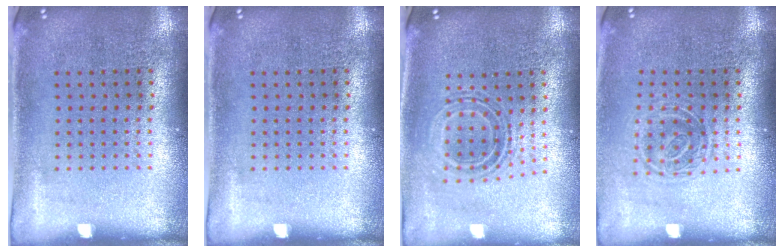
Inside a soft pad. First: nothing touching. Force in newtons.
{"total": 0.0}
{"total": 0.8, "press": 0.8, "slide": 0.3}
{"total": 1.3, "press": 1.0, "slide": 0.8}